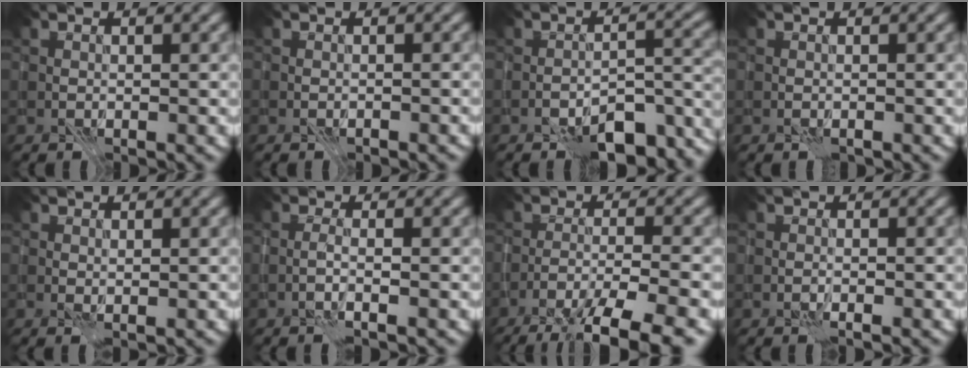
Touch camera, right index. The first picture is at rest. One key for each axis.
{"total": 0.7, "fx": -0.7, "fy": 0.2, "fz": 0.2, "tx": -0.002, "ty": 0.001, "tz": -0.009}
{"total": 7.5, "fx": -5.3, "fy": 2.8, "fz": 4.5, "tx": -0.049, "ty": 0.010, "tz": -0.084}
{"total": 0.0}
{"total": 0.8, "fx": 0.6, "fy": 0.0, "fz": 0.6, "tx": -0.012, "ty": 0.001, "tz": 0.012}
{"total": 1.1, "fx": 0.0, "fy": 0.2, "fz": 1.1, "tx": -0.016, "ty": 0.010, "tz": -0.011}
{"total": 8.1, "fx": -5.4, "fy": 1.7, "fz": 5.8, "tx": -0.088, "ty": 0.000, "tz": -0.083}
{"total": 0.0}